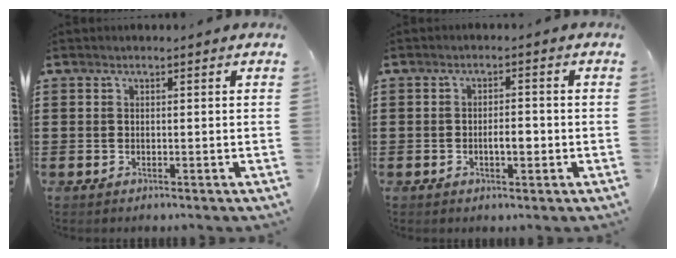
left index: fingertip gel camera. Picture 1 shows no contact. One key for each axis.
{"total": 3.0, "fx": -0.6, "fy": 1.1, "fz": 2.7, "tx": -0.050, "ty": 0.006, "tz": -0.013}